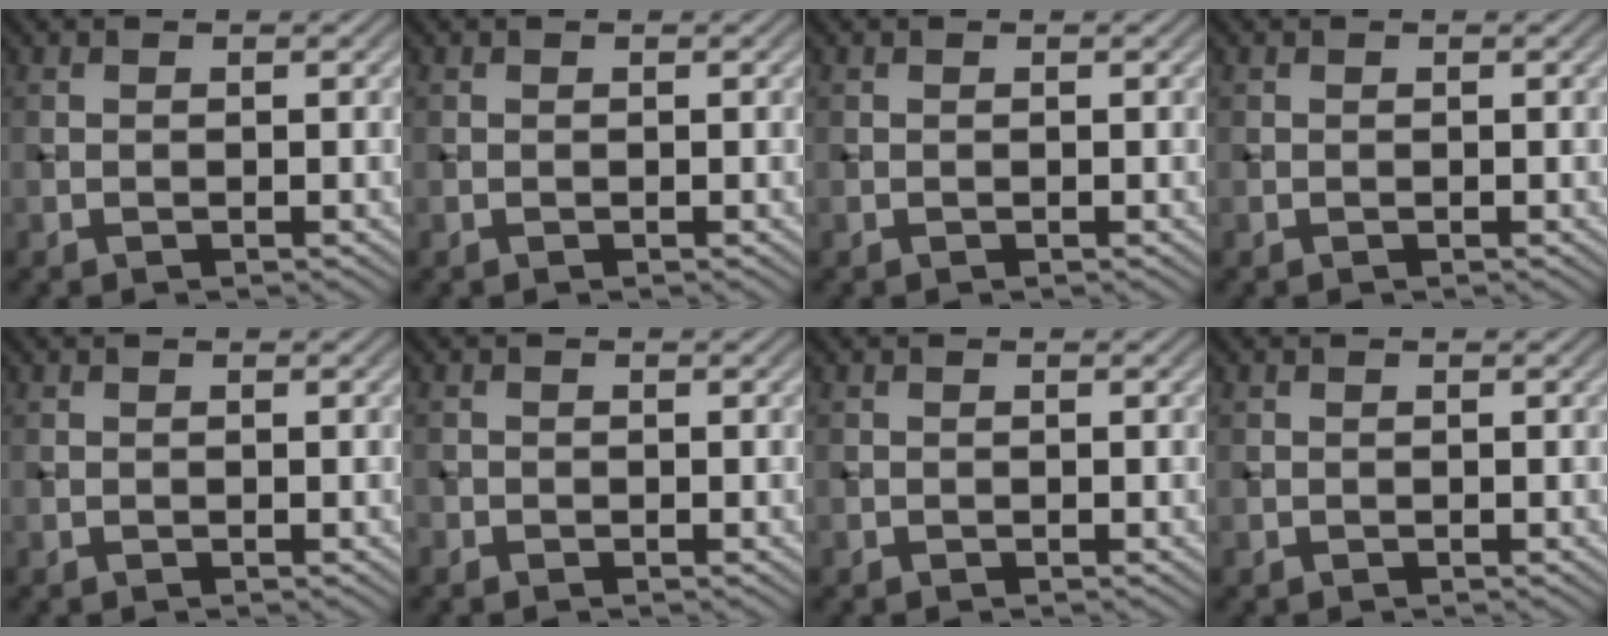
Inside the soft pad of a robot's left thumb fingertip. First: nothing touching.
{"total": 0.0}
{"total": 0.0}
{"total": 0.0}
{"total": 0.0}
{"total": 0.6, "force": [-0.4, 0.3, 0.1], "torque": [0.000, -0.003, -0.009]}
{"total": 0.0}
{"total": 0.0}